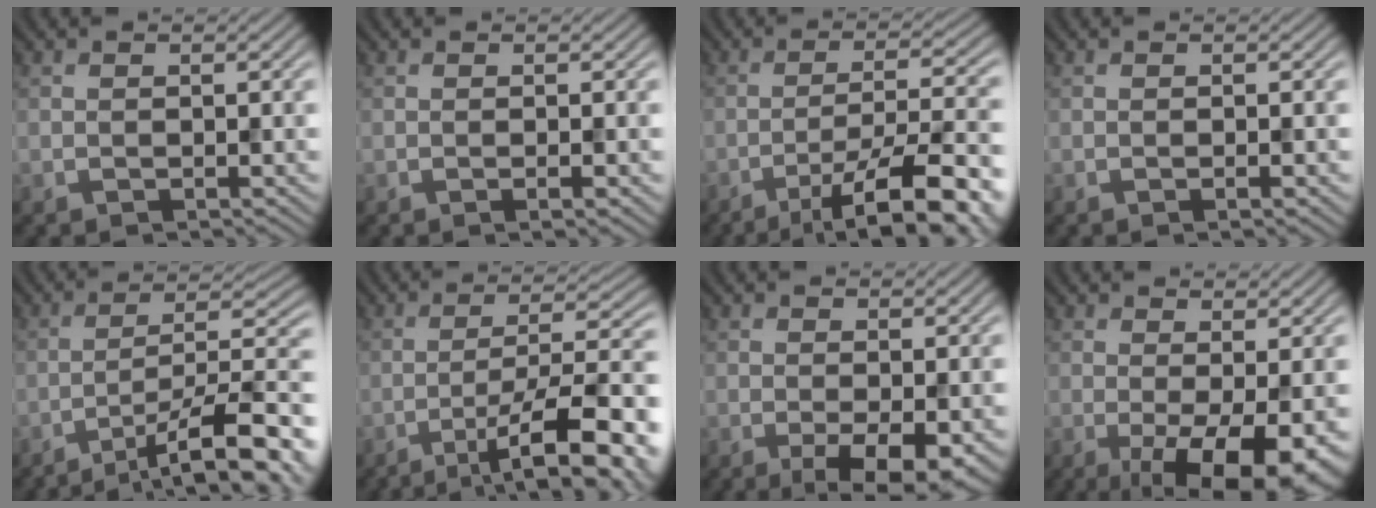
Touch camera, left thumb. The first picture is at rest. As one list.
[{"total": 1.1, "force": [-0.3, 0.0, 1.1], "torque": [-0.019, -0.002, -0.007]}, {"total": 14.4, "force": [-9.0, 3.6, 10.7], "torque": [-0.156, -0.004, -0.124]}, {"total": 0.8, "force": [-0.2, 0.0, 0.8], "torque": [-0.012, -0.002, -0.006]}, {"total": 14.7, "force": [-9.0, 3.7, 11.0], "torque": [-0.161, 0.007, -0.140]}, {"total": 14.1, "force": [-7.6, 3.5, 11.4], "torque": [-0.170, 0.007, -0.111]}, {"total": 4.8, "force": [-1.4, 1.6, 4.3], "torque": [-0.067, -0.009, -0.022]}, {"total": 9.0, "force": [-2.3, 3.0, 8.1], "torque": [-0.126, -0.007, -0.028]}]